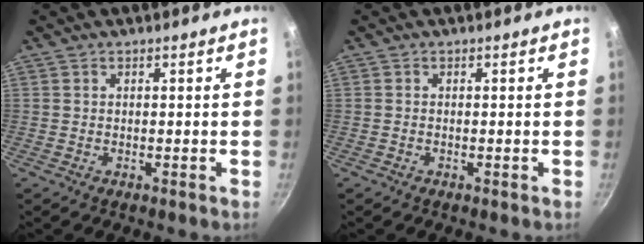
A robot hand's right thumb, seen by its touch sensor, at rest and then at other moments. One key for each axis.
{"total": 0.0}